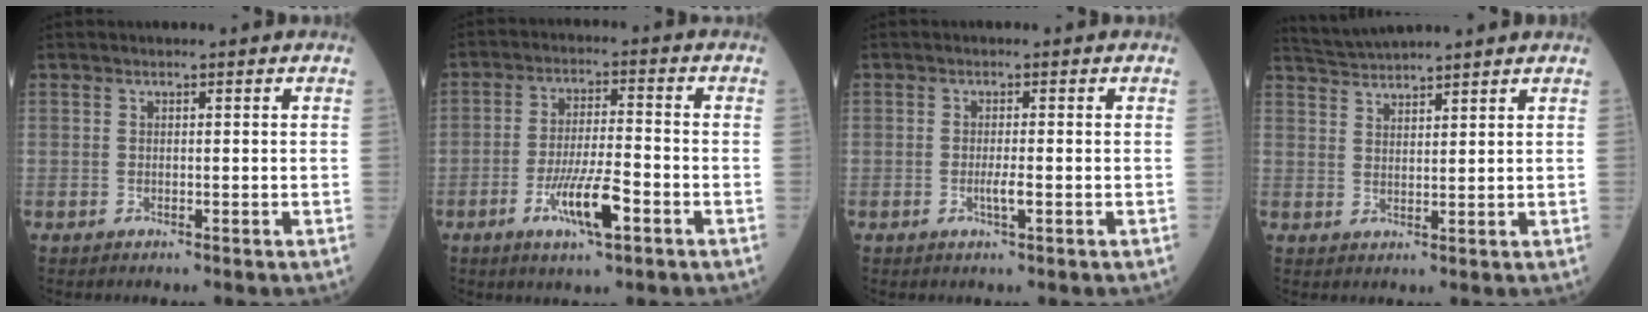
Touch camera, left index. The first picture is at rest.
{"total": 8.1, "force": [-3.9, 1.2, 7.0], "torque": [-0.135, -0.011, -0.070]}
{"total": 1.8, "force": [-0.6, 0.0, 1.7], "torque": [-0.034, -0.005, -0.013]}
{"total": 5.7, "force": [5.5, -0.6, 1.4], "torque": [-0.033, 0.031, 0.097]}